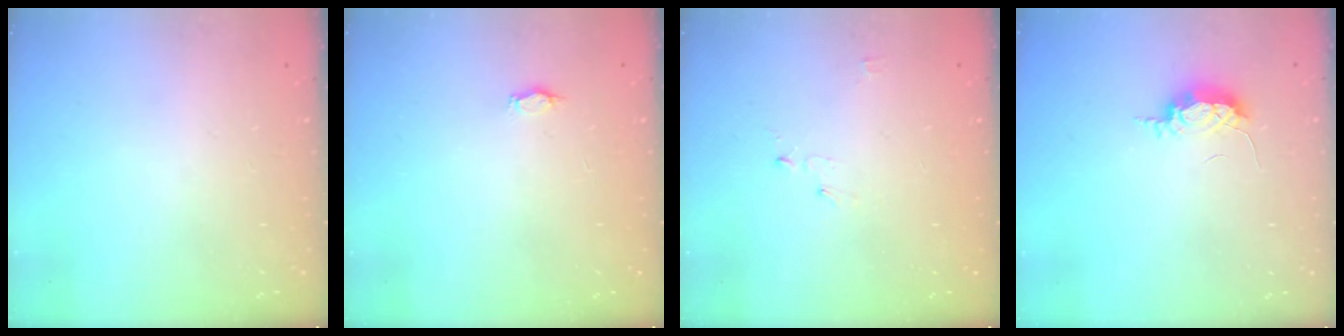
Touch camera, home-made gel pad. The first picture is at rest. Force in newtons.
{"total": 2.2, "press": 2.2, "slide": 0.3}
{"total": 2.5, "press": 2.5, "slide": 0.3}
{"total": 5.9, "press": 5.5, "slide": 2.2}